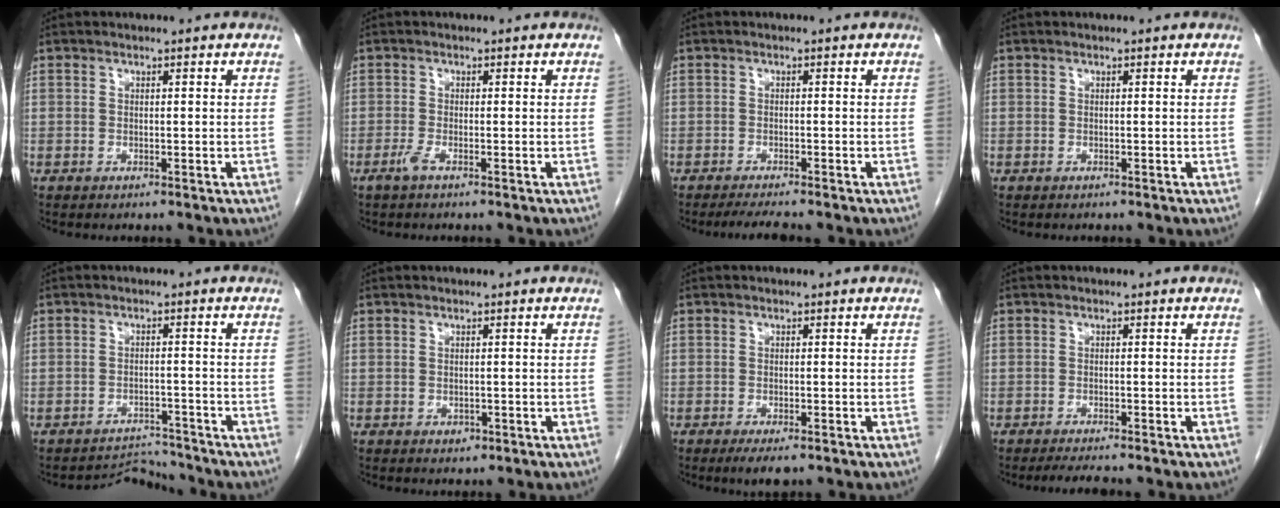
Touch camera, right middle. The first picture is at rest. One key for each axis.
{"total": 1.4, "fx": -0.8, "fy": 0.0, "fz": 1.1, "tx": -0.027, "ty": -0.003, "tz": -0.021}
{"total": 2.9, "fx": -2.6, "fy": -0.3, "fz": 1.4, "tx": -0.028, "ty": -0.010, "tz": -0.044}
{"total": 0.0}
{"total": 3.7, "fx": -3.3, "fy": 0.1, "fz": -1.6, "tx": 0.034, "ty": 0.007, "tz": -0.047}
{"total": 0.9, "fx": -0.4, "fy": 0.7, "fz": 0.4, "tx": -0.008, "ty": 0.000, "tz": -0.001}
{"total": 3.2, "fx": -2.2, "fy": 0.9, "fz": 2.2, "tx": -0.031, "ty": -0.005, "tz": -0.031}
{"total": 2.9, "fx": -2.5, "fy": 0.0, "fz": 1.4, "tx": -0.025, "ty": -0.008, "tz": -0.039}